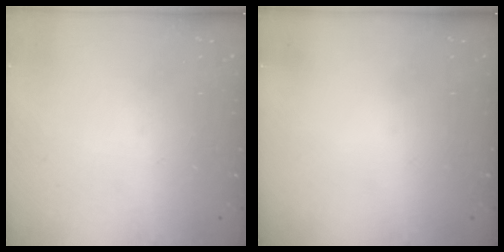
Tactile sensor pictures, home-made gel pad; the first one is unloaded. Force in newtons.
{"total": 0.0}